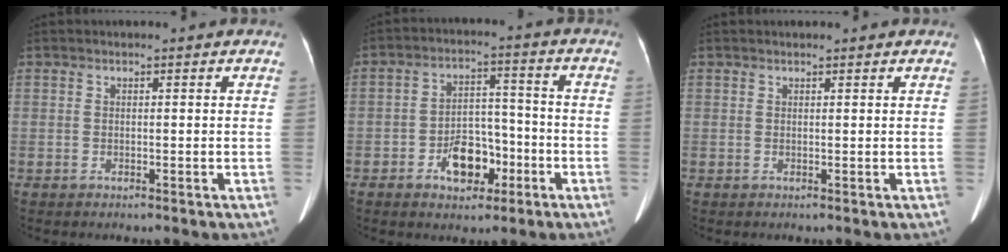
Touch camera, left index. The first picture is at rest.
{"total": 7.7, "force": [-3.7, 4.6, 5.0], "torque": [-0.088, 0.022, -0.056]}
{"total": 1.1, "force": [1.0, 0.1, 0.5], "torque": [-0.007, 0.016, 0.016]}